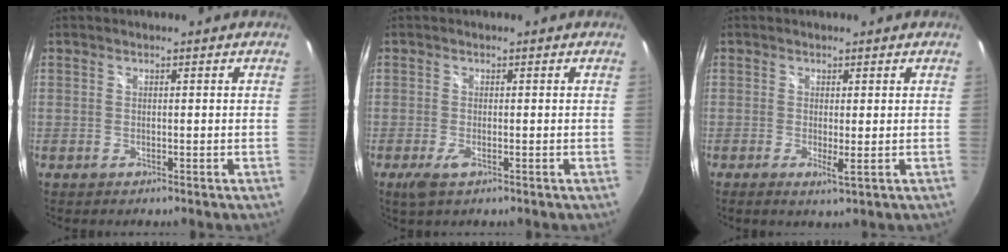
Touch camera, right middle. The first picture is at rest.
{"total": 2.7, "force": [-1.3, 0.6, 2.3], "torque": [-0.044, -0.012, -0.020]}
{"total": 2.1, "force": [-0.2, 0.1, 2.1], "torque": [-0.038, -0.009, -0.005]}